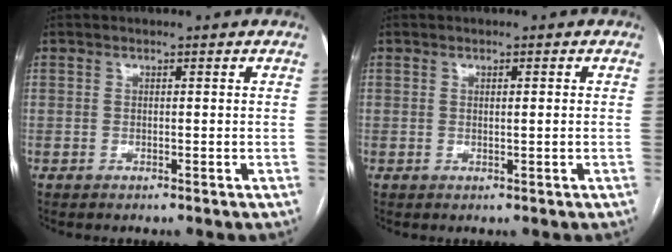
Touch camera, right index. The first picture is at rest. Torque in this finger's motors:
{"motor_torque": [-0.20, -0.03, -0.06, -0.01]}